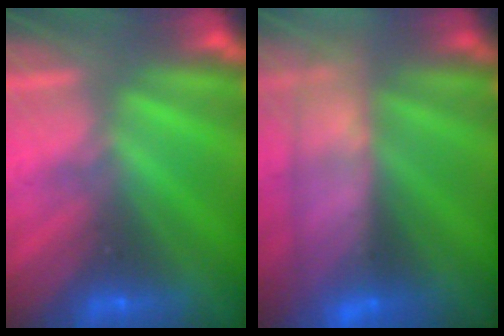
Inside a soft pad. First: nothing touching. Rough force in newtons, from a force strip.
{"total": 9.1}